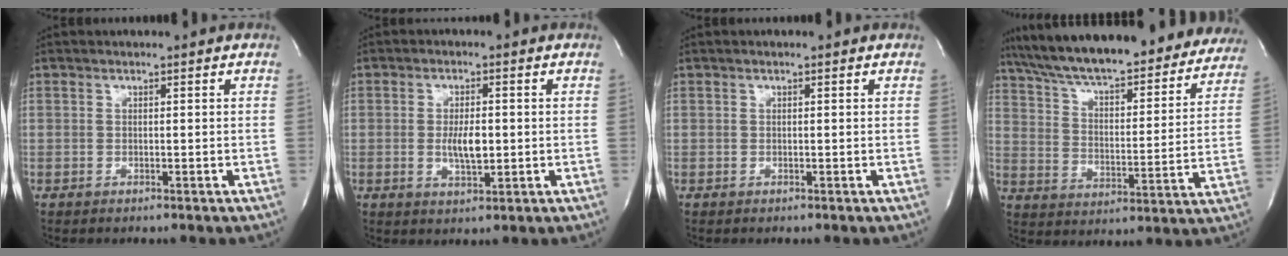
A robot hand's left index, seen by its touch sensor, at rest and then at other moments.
{"total": 4.5, "force": [-0.4, 1.5, 4.2], "torque": [-0.079, -0.004, -0.003]}
{"total": 0.0}
{"total": 31.7, "force": [28.0, 7.2, 13.1], "torque": [-0.224, -0.029, 0.371]}